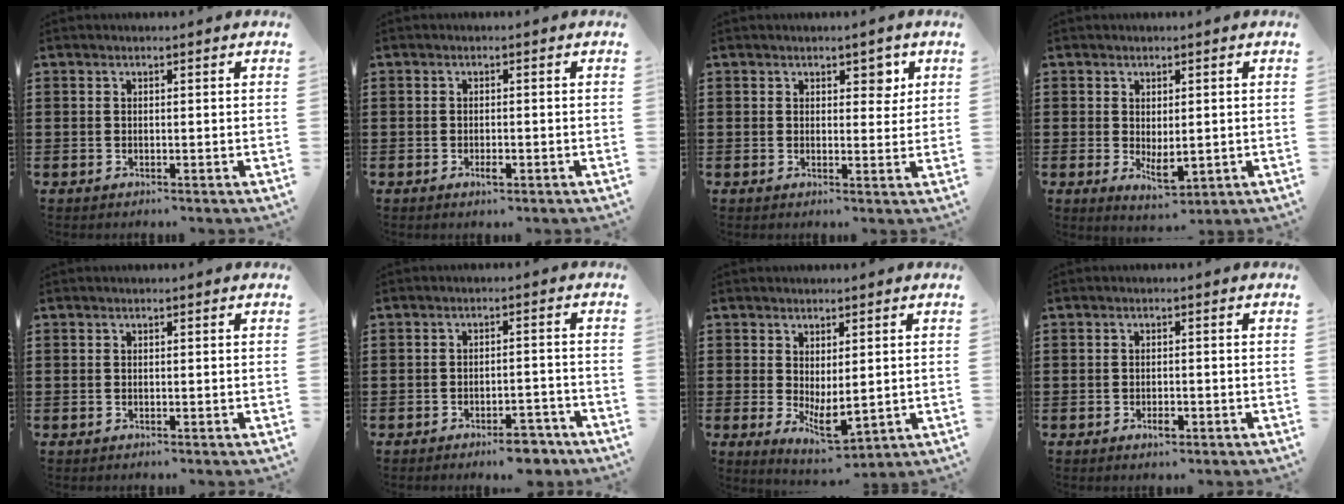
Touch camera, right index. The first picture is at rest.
{"total": 1.5, "force": [-0.6, 0.4, 1.2], "torque": [-0.024, -0.003, -0.011]}
{"total": 3.2, "force": [1.9, 1.8, 1.9], "torque": [-0.019, 0.001, 0.027]}
{"total": 3.4, "force": [-0.2, 1.8, 2.9], "torque": [-0.045, 0.002, -0.003]}
{"total": 0.0}
{"total": 4.5, "force": [-4.0, 0.8, 2.0], "torque": [-0.030, 0.004, -0.073]}
{"total": 4.2, "force": [-0.2, 1.9, 3.7], "torque": [-0.064, 0.004, 0.002]}
{"total": 1.6, "force": [-0.8, 0.6, 1.3], "torque": [-0.026, -0.001, -0.014]}